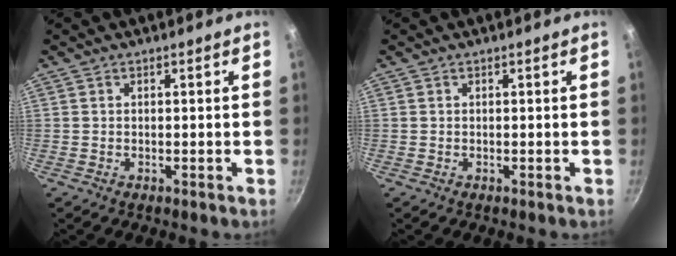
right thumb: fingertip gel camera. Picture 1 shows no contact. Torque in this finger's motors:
{"motor_torque": [-0.02, -0.24, 0.40, 0.04, 0.00]}